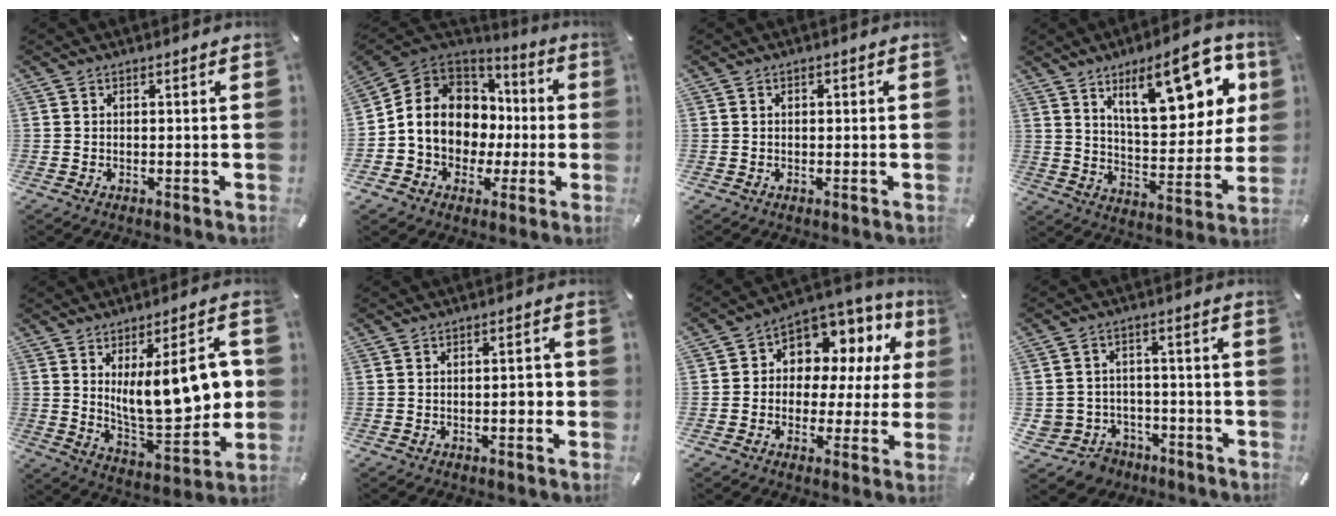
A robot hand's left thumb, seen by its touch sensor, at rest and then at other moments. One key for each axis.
{"total": 12.4, "fx": -0.8, "fy": 11.0, "fz": 5.6, "tx": -0.137, "ty": -0.005, "tz": -0.006}
{"total": 0.8, "fx": -0.1, "fy": 0.8, "fz": 0.1, "tx": -0.002, "ty": 0.005, "tz": -0.004}
{"total": 20.3, "fx": 10.5, "fy": 8.6, "fz": 15.1, "tx": -0.210, "ty": -0.049, "tz": 0.167}
{"total": 18.5, "fx": 4.7, "fy": 7.2, "fz": 16.4, "tx": -0.246, "ty": -0.021, "tz": 0.074}
{"total": 3.1, "fx": -0.5, "fy": 1.2, "fz": 2.8, "tx": -0.040, "ty": 0.004, "tz": -0.012}
{"total": 8.8, "fx": 3.2, "fy": 7.3, "fz": 3.7, "tx": -0.066, "ty": -0.035, "tz": 0.062}
{"total": 6.4, "fx": -3.1, "fy": 5.6, "fz": 0.7, "tx": -0.034, "ty": 0.016, "tz": -0.059}